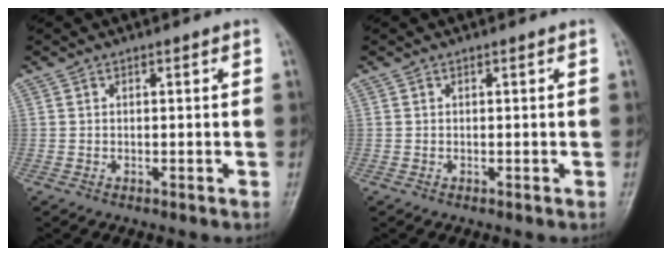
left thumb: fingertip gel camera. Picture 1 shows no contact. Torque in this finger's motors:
{"motor_torque": [0.00, 0.00, -0.04, -0.04, 0.00]}